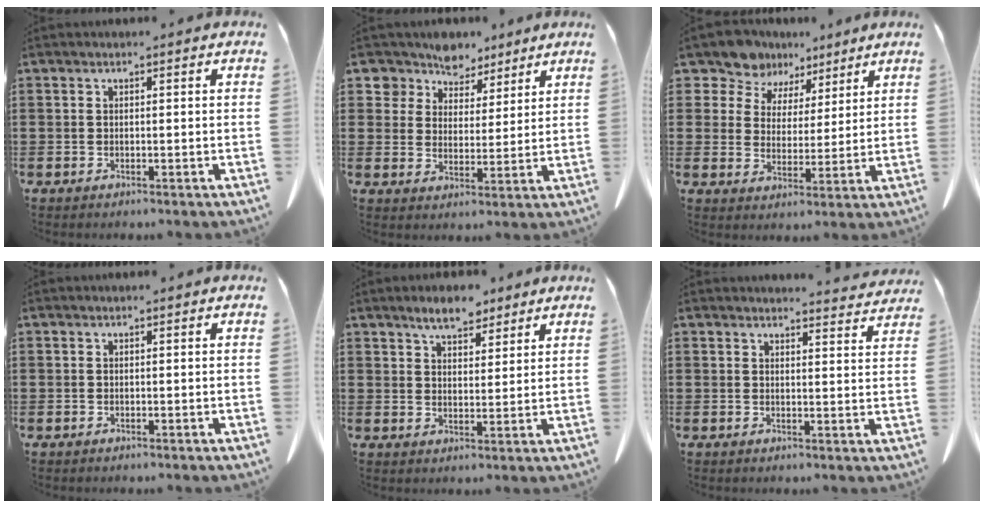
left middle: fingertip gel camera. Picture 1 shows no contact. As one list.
[{"total": 6.9, "force": [6.2, 3.0, 0.2], "torque": [-0.045, -0.033, 0.117]}, {"total": 8.0, "force": [6.8, 4.1, 0.8], "torque": [-0.064, -0.032, 0.130]}, {"total": 0.0}, {"total": 5.2, "force": [4.4, 1.9, 2.0], "torque": [-0.043, -0.008, 0.082]}, {"total": 3.3, "force": [3.3, -0.1, 0.5], "torque": [-0.009, -0.014, 0.060]}]